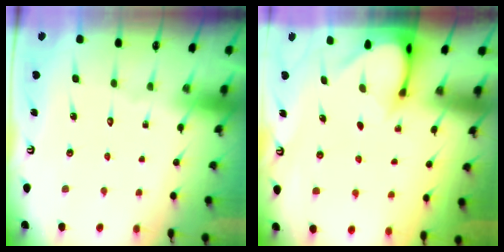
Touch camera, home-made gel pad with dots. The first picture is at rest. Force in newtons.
{"total": 3.3, "press": 3.3, "slide": 0.3}